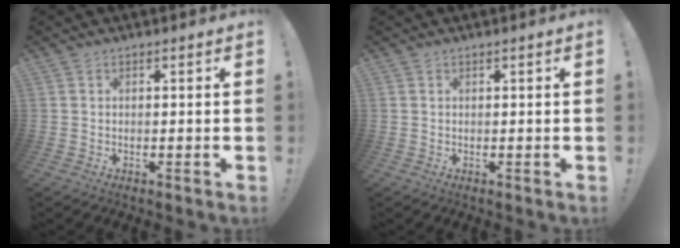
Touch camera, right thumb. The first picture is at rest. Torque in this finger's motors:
{"motor_torque": [0.16, -0.31, -0.26, 0.12, -0.04]}